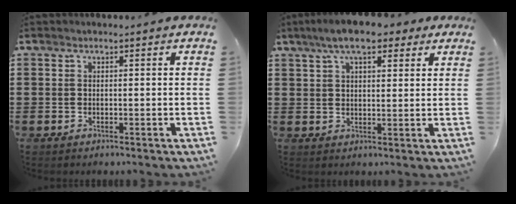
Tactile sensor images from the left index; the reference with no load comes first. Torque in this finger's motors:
{"motor_torque": [1.70, -0.44, 0.83, 0.20]}